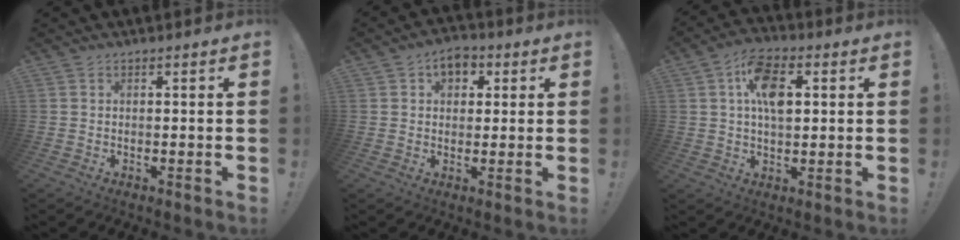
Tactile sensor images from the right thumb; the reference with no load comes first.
{"total": 6.0, "force": [2.2, 4.5, 3.3], "torque": [-0.046, 0.003, 0.039]}
{"total": 11.3, "force": [2.6, 6.6, 8.8], "torque": [-0.134, 0.010, 0.048]}